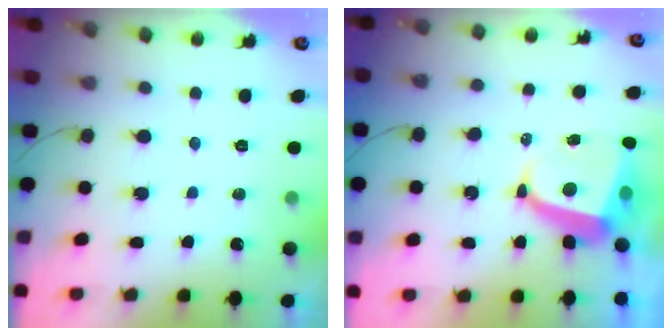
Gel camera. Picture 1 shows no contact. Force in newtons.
{"total": 7.9, "press": 7.8, "slide": 1.0}